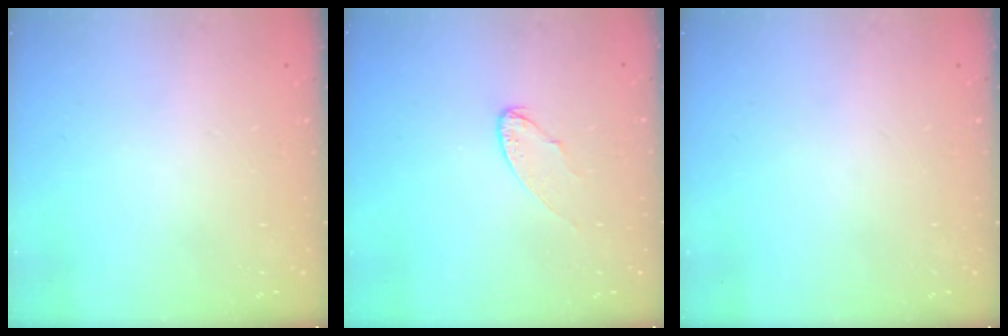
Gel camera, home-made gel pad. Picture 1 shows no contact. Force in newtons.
{"total": 6.3, "press": 6.3, "slide": 0.4}
{"total": 0.0}